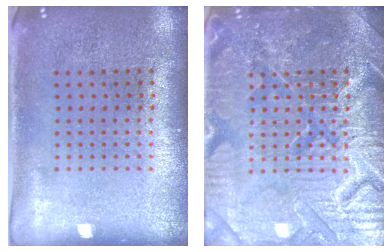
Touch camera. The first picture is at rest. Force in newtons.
{"total": 7.9, "press": 7.8, "slide": 1.0}